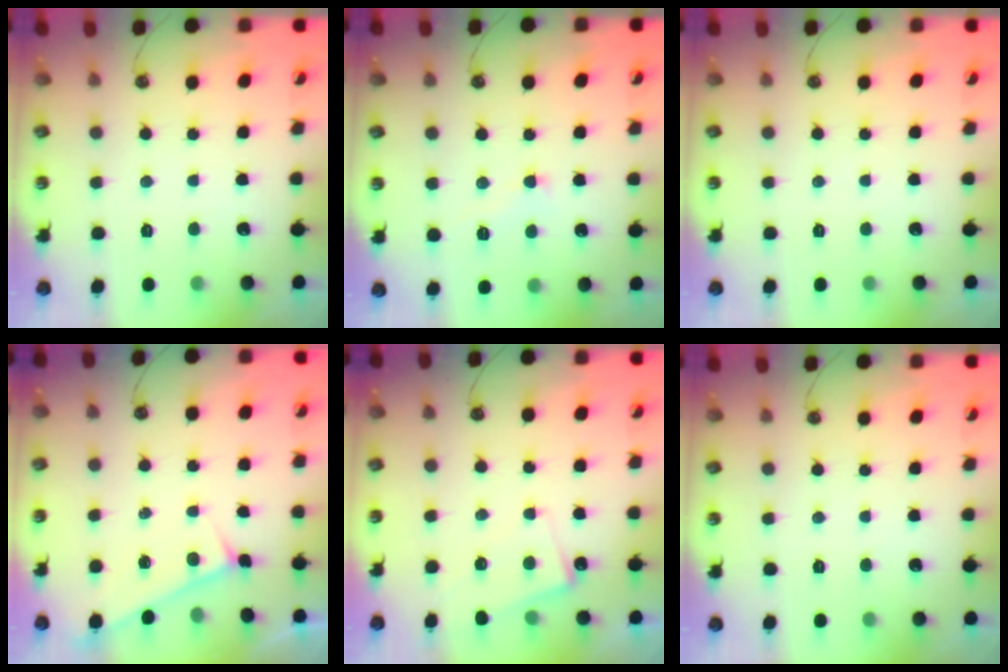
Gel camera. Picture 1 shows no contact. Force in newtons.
{"total": 3.7, "press": 3.7, "slide": 0.3}
{"total": 0.0}
{"total": 2.8, "press": 2.8, "slide": 0.1}
{"total": 4.3, "press": 4.3, "slide": 0.3}
{"total": 0.0}